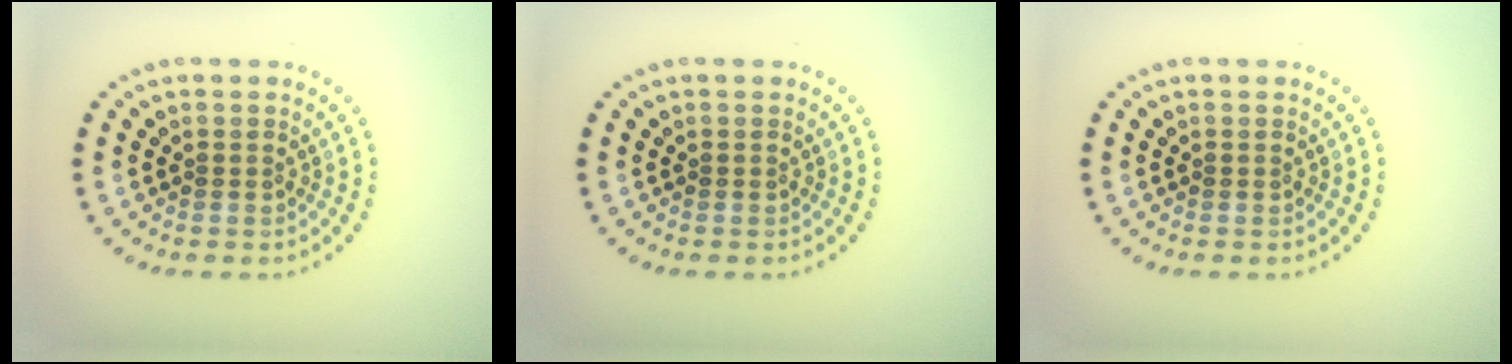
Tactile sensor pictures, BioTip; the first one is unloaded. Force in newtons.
{"total": 0.0}
{"total": 0.0}